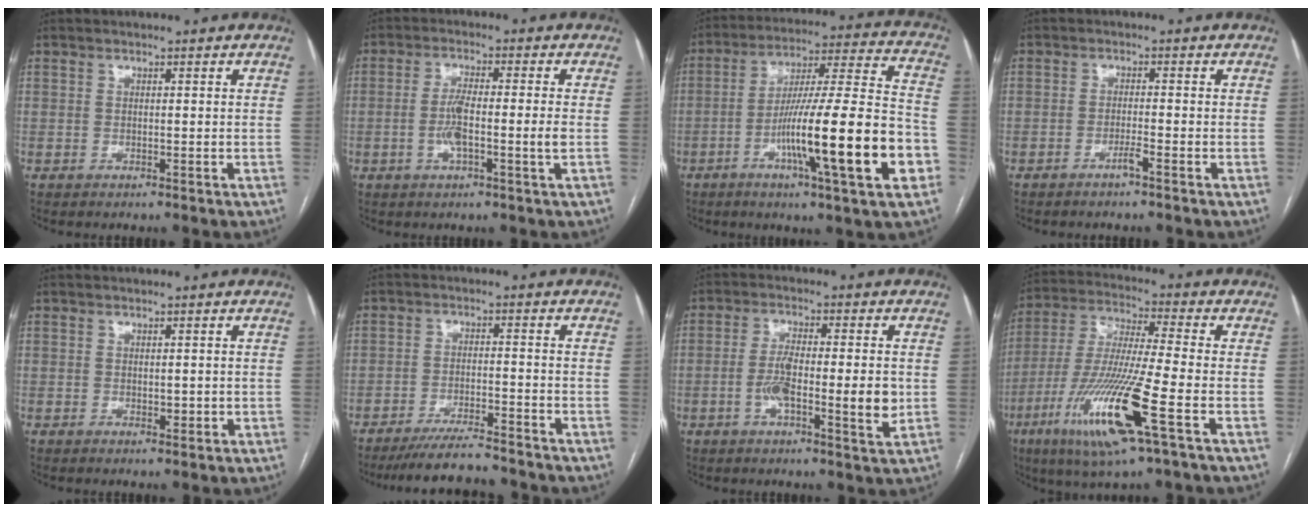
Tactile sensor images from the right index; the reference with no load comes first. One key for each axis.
{"total": 5.8, "fx": -1.2, "fy": 0.2, "fz": 5.7, "tx": -0.115, "ty": 0.005, "tz": -0.021}
{"total": 21.4, "fx": -7.1, "fy": 0.7, "fz": 20.2, "tx": -0.301, "ty": -0.006, "tz": -0.114}
{"total": 1.6, "fx": -1.2, "fy": -0.2, "fz": 1.1, "tx": -0.021, "ty": 0.001, "tz": -0.023}
{"total": 1.7, "fx": -0.1, "fy": 1.1, "fz": 1.3, "tx": -0.016, "ty": 0.000, "tz": 0.003}
{"total": 9.0, "fx": -8.4, "fy": 0.4, "fz": 3.1, "tx": -0.044, "ty": -0.010, "tz": -0.138}
{"total": 9.0, "fx": -1.4, "fy": 1.9, "fz": 8.7, "tx": -0.147, "ty": 0.000, "tz": -0.025}
{"total": 16.9, "fx": -6.8, "fy": 0.4, "fz": 15.4, "tx": -0.324, "ty": -0.027, "tz": -0.128}